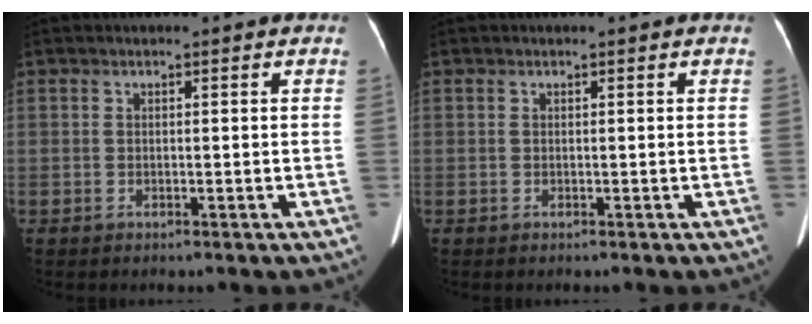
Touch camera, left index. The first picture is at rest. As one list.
[{"total": 0.0}]